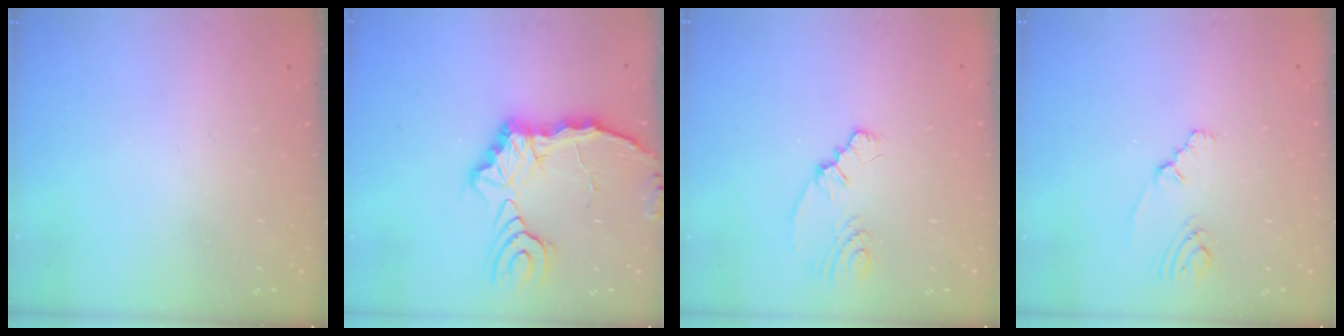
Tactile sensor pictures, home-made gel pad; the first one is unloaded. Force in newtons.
{"total": 15.1, "press": 15.0, "slide": 2.0}
{"total": 2.3, "press": 2.3, "slide": 0.5}
{"total": 2.1, "press": 2.1, "slide": 0.4}